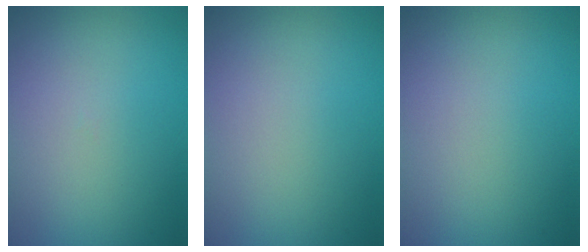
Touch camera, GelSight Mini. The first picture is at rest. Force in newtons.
{"total": 0.0}
{"total": 0.0}